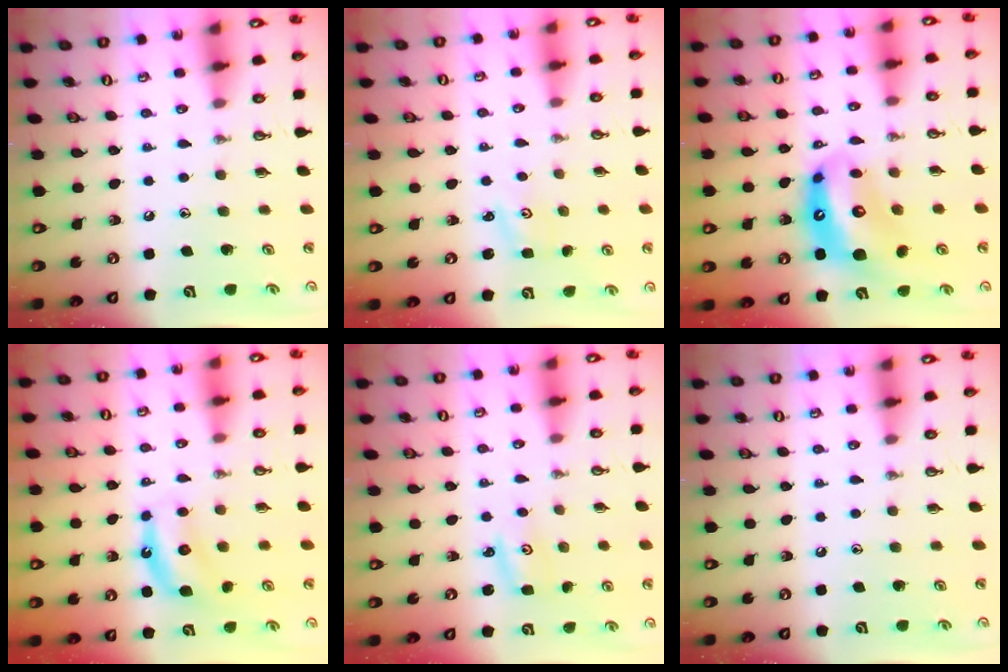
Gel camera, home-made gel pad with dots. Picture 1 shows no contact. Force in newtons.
{"total": 1.3, "press": 1.3, "slide": 0.2}
{"total": 14.1, "press": 14.0, "slide": 1.2}
{"total": 6.5, "press": 6.4, "slide": 1.0}
{"total": 2.9, "press": 2.9, "slide": 0.3}
{"total": 0.0}